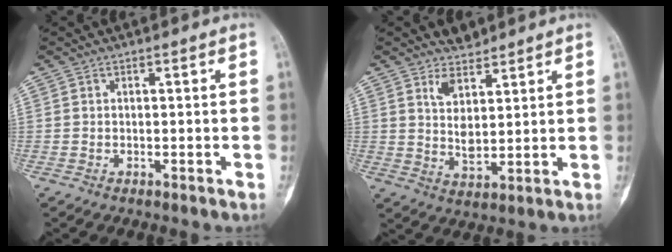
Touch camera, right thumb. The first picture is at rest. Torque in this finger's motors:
{"motor_torque": [-0.08, 0.26, 0.01, 0.07, 0.17]}